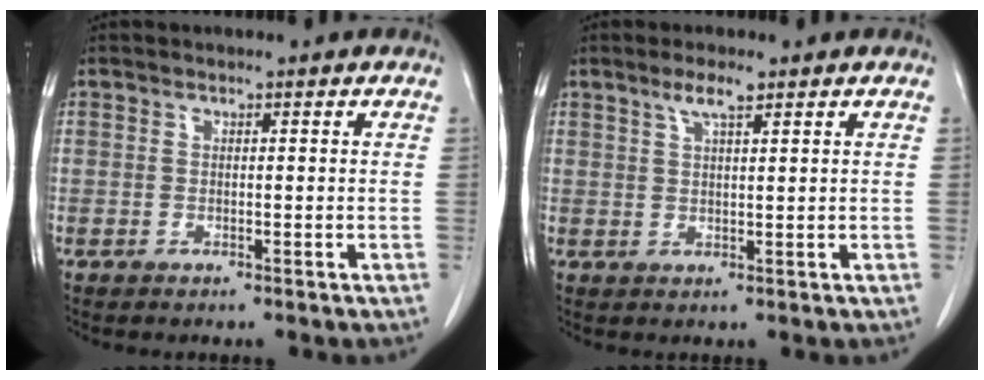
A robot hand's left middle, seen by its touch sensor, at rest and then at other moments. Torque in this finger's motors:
{"motor_torque": [0.66, -0.58, 0.04, 0.03]}